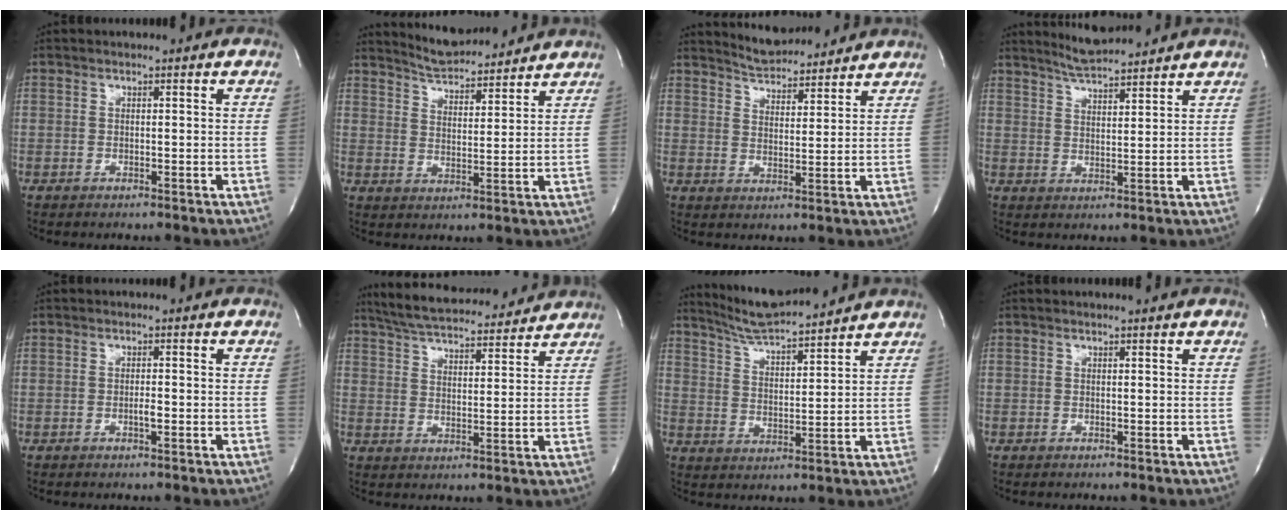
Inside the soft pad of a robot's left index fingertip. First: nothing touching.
{"total": 9.5, "force": [9.2, 1.1, 2.2], "torque": [-0.044, 0.010, 0.147]}
{"total": 8.5, "force": [8.2, 1.2, 1.7], "torque": [-0.035, 0.010, 0.131]}
{"total": 7.6, "force": [7.2, 0.2, 2.6], "torque": [-0.054, 0.012, 0.123]}
{"total": 1.1, "force": [-0.5, 0.1, 1.0], "torque": [-0.021, -0.001, -0.007]}
{"total": 16.9, "force": [15.7, 2.5, 5.9], "torque": [-0.104, 0.025, 0.234]}
{"total": 11.3, "force": [10.7, 0.0, 3.8], "torque": [-0.075, 0.012, 0.184]}
{"total": 1.0, "force": [0.9, -0.2, 0.3], "torque": [-0.009, -0.001, 0.012]}